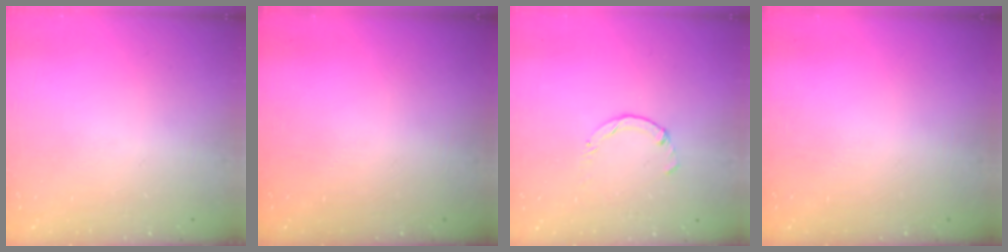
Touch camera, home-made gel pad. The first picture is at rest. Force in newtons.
{"total": 0.0}
{"total": 0.0}
{"total": 0.0}